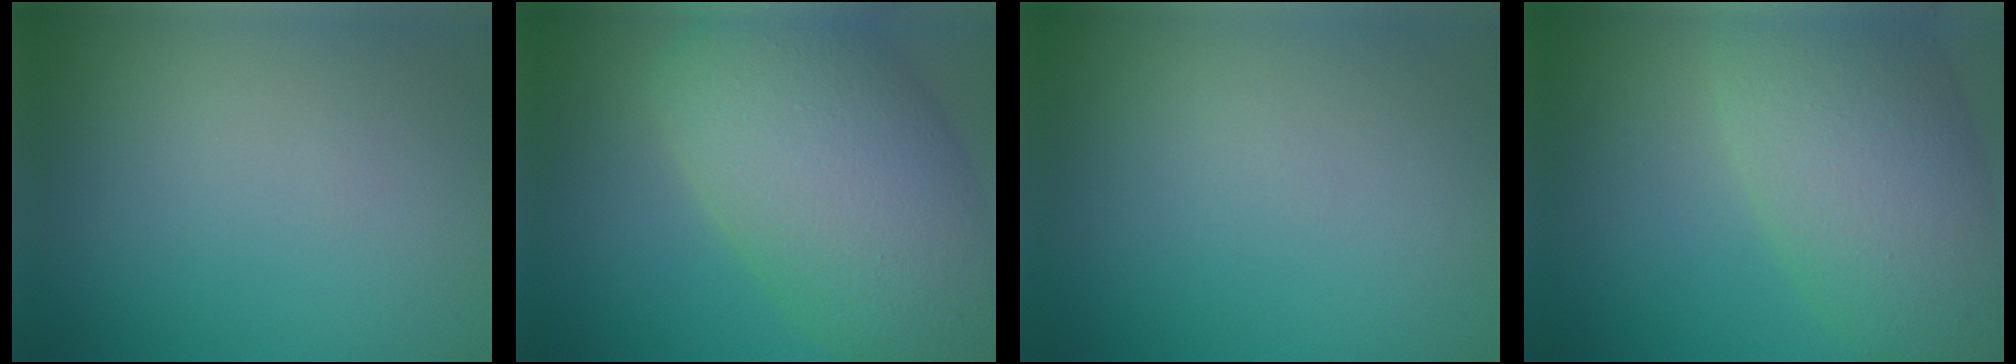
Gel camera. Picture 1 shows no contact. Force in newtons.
{"total": 11.8, "press": 11.8, "slide": 0.6}
{"total": 0.0}
{"total": 8.6, "press": 8.6, "slide": 0.4}